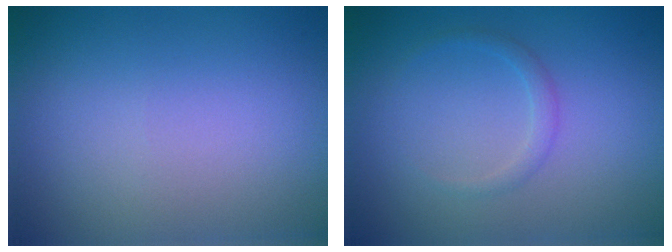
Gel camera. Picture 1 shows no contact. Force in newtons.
{"total": 1.1, "press": 1.1, "slide": 0.1}